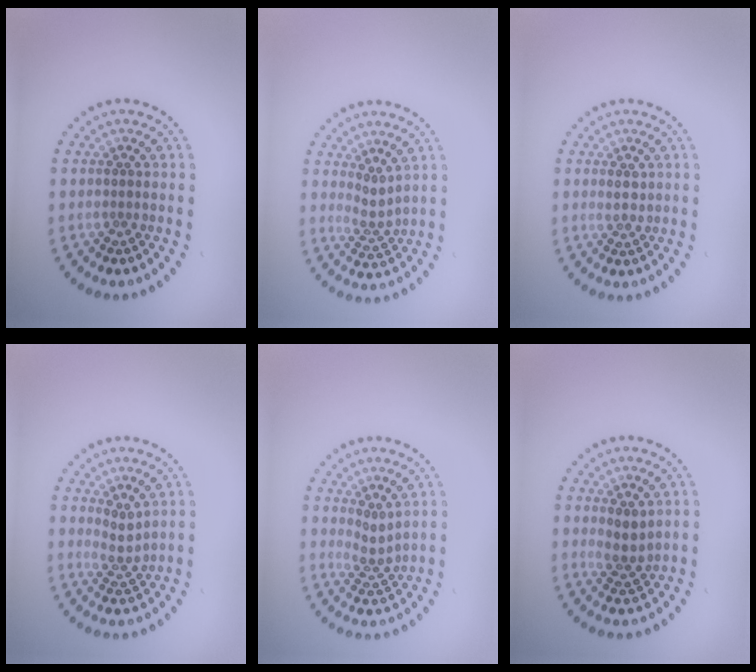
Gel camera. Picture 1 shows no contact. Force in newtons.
{"total": 2.1, "press": 1.4, "slide": 1.5}
{"total": 1.3, "press": 1.1, "slide": 0.6}
{"total": 2.1, "press": 1.5, "slide": 1.4}
{"total": 2.1, "press": 1.4, "slide": 1.5}
{"total": 2.3, "press": 2.0, "slide": 0.9}